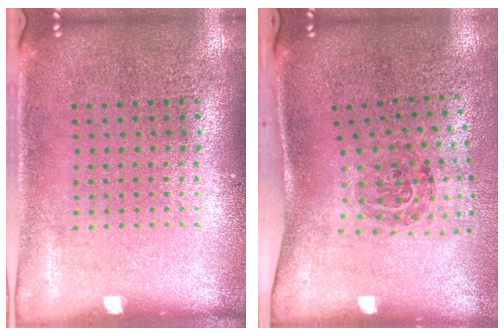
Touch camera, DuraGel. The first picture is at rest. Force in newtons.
{"total": 1.7, "press": 1.1, "slide": 1.3}